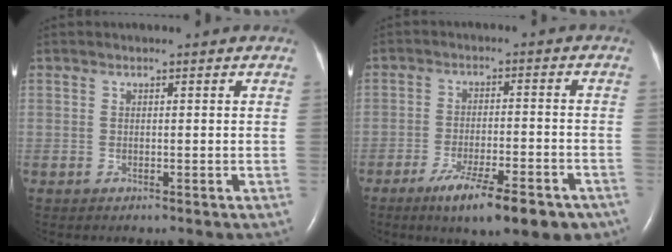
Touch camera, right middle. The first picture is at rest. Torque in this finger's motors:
{"motor_torque": [1.16, -0.98, 0.21, 0.09]}